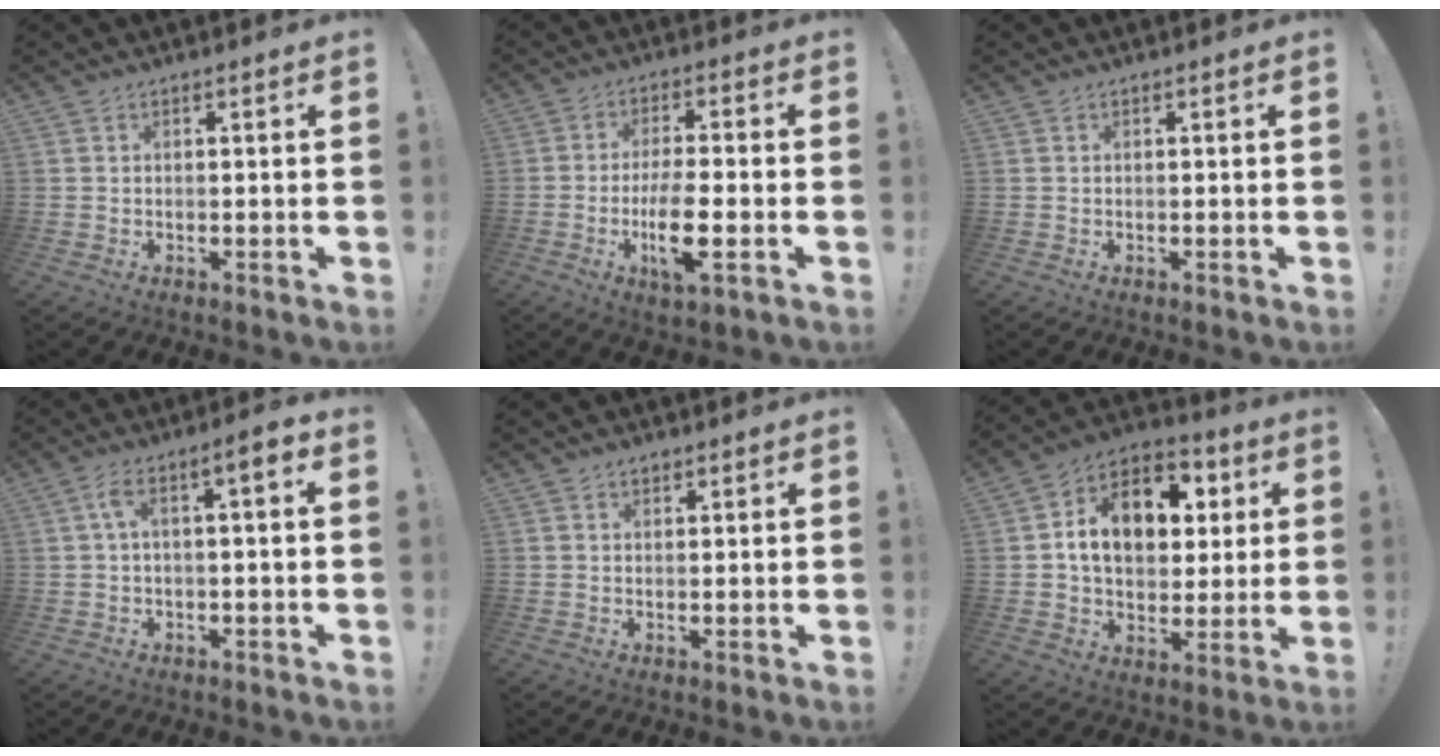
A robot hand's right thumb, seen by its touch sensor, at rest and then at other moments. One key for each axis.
{"total": 10.7, "fx": -3.0, "fy": 2.8, "fz": 9.8, "tx": -0.184, "ty": -0.005, "tz": -0.058}
{"total": 0.0}
{"total": 6.2, "fx": 0.4, "fy": 1.4, "fz": 6.0, "tx": -0.100, "ty": 0.004, "tz": 0.004}
{"total": 1.1, "fx": 0.8, "fy": 0.7, "fz": 0.3, "tx": -0.006, "ty": 0.000, "tz": 0.014}
{"total": 16.1, "fx": 4.1, "fy": 11.8, "fz": 10.2, "tx": -0.141, "ty": -0.005, "tz": 0.079}